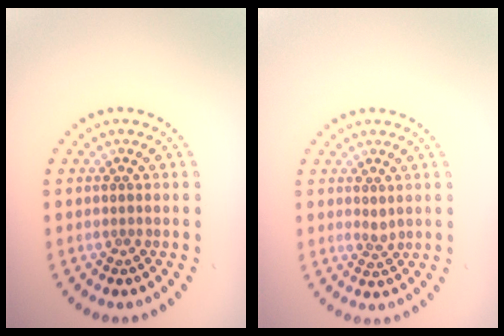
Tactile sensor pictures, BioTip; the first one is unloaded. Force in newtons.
{"total": 0.9, "press": 0.7, "slide": 0.6}